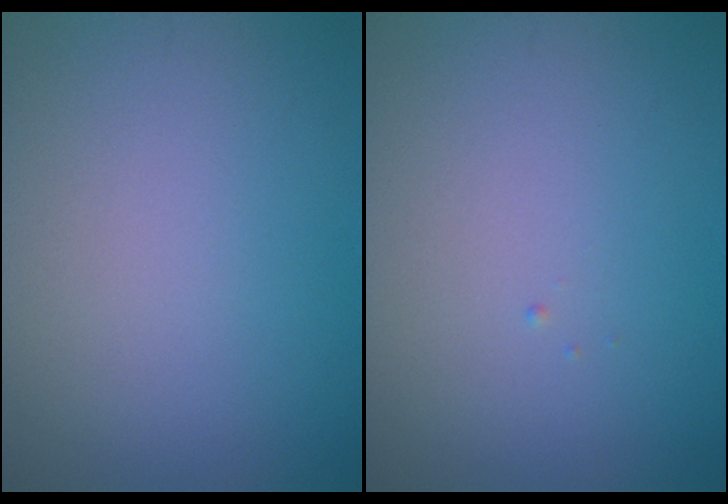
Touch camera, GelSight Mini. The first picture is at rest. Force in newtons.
{"total": 0.0}